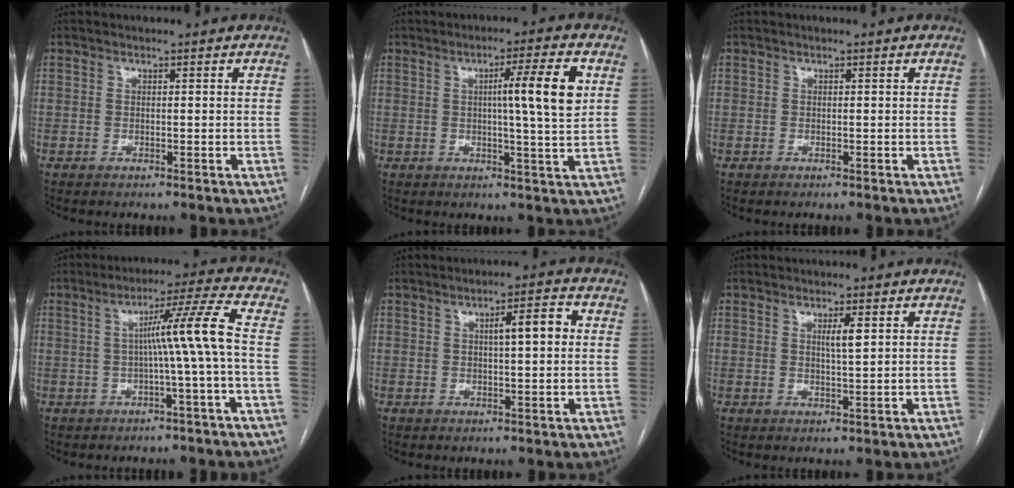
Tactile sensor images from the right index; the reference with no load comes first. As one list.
[{"total": 8.5, "force": [1.8, -0.7, 8.3], "torque": [-0.127, 0.001, 0.026]}, {"total": 0.0}, {"total": 8.0, "force": [-0.6, -2.0, 7.7], "torque": [-0.121, 0.016, -0.005]}, {"total": 5.1, "force": [0.9, 0.9, 4.9], "torque": [-0.076, 0.013, 0.013]}, {"total": 2.4, "force": [0.8, 0.0, 2.3], "torque": [-0.041, -0.004, 0.014]}]